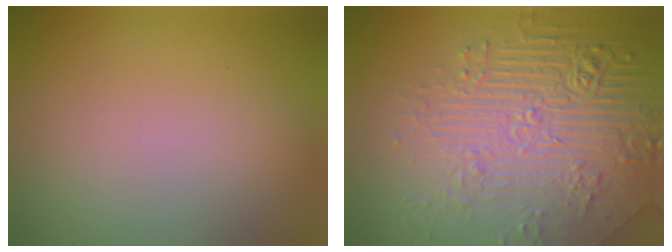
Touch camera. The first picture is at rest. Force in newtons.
{"total": 8.5, "press": 6.3, "slide": 5.7}